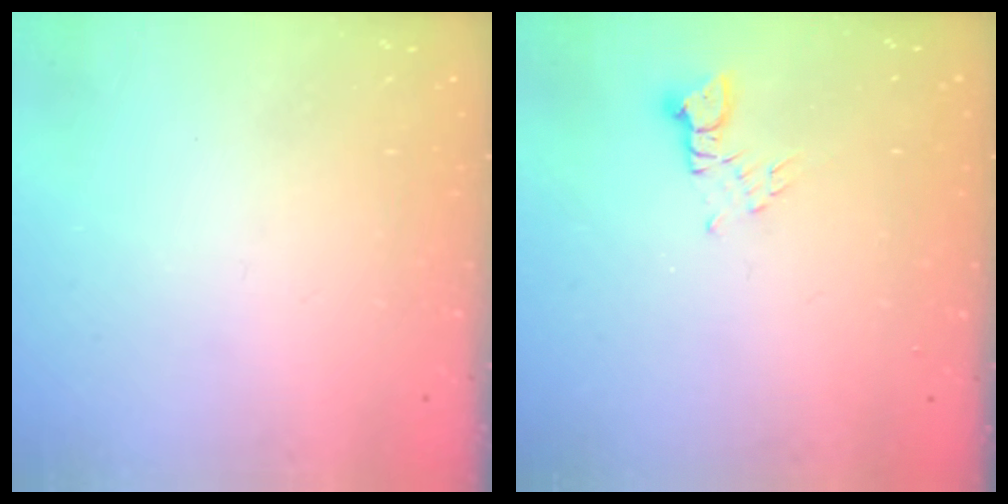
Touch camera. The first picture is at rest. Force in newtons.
{"total": 2.4, "press": 2.4, "slide": 0.1}